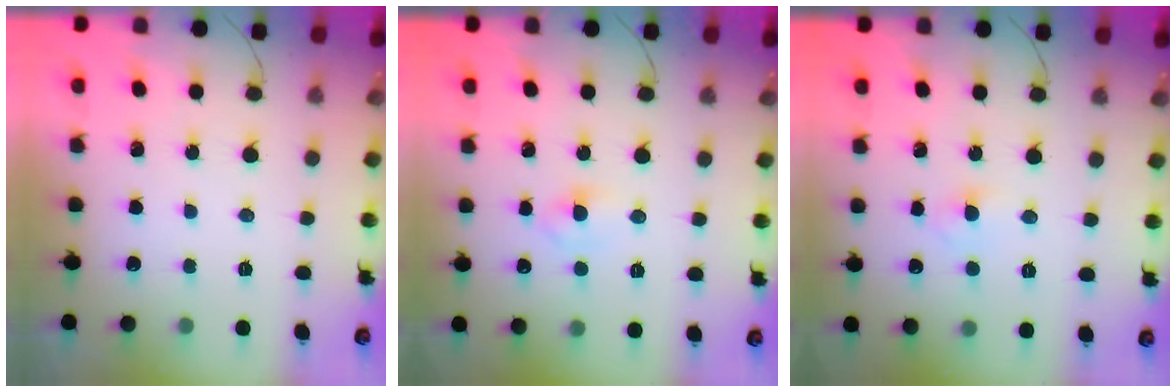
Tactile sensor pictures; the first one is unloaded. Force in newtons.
{"total": 2.4, "press": 2.1, "slide": 1.0}
{"total": 2.9, "press": 2.6, "slide": 1.2}